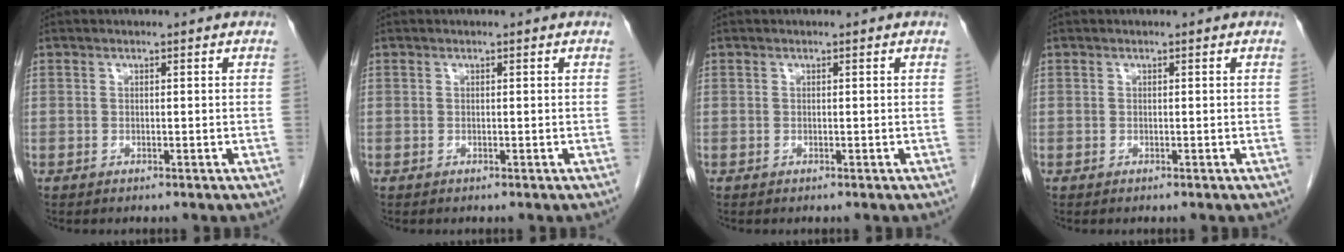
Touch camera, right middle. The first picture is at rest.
{"total": 0.0}
{"total": 0.0}
{"total": 0.0}